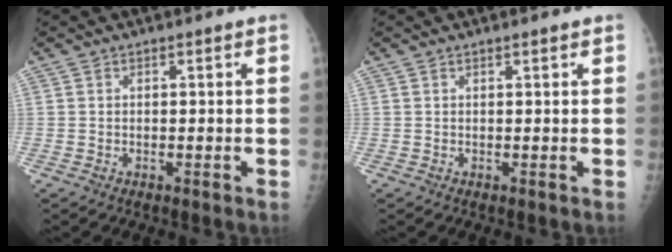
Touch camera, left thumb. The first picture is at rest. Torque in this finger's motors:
{"motor_torque": [0.31, -0.07, -0.36, -0.26, -0.01]}